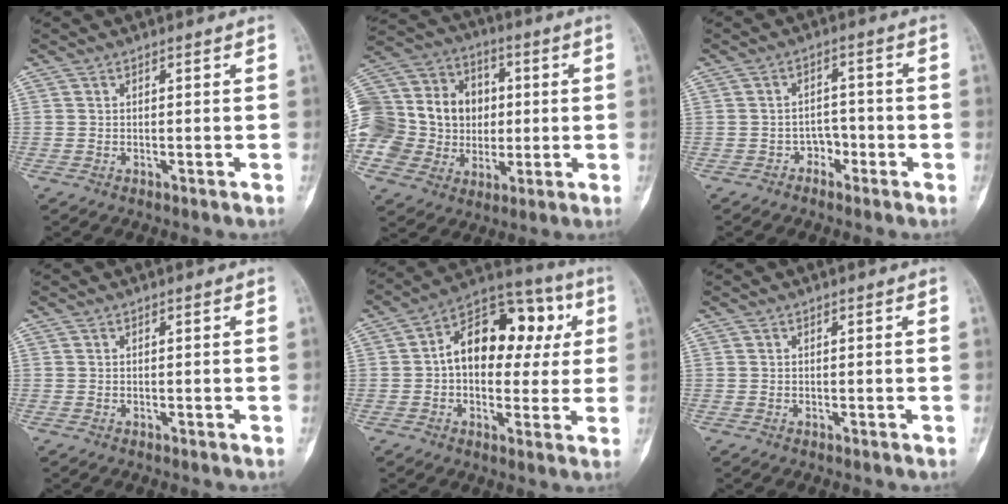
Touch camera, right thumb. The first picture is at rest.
{"total": 23.8, "force": [1.0, 20.5, 12.1], "torque": [-0.229, 0.051, 0.033]}
{"total": 3.5, "force": [-1.9, 2.7, 1.2], "torque": [0.006, 0.024, -0.035]}
{"total": 0.0}
{"total": 18.0, "force": [2.8, 11.5, 13.5], "torque": [-0.152, 0.037, 0.033]}
{"total": 0.0}